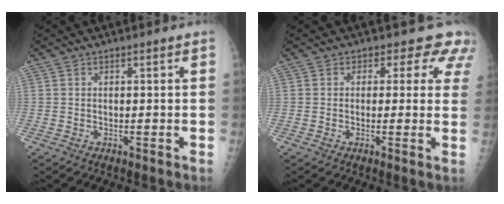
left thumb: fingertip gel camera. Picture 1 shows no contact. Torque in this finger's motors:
{"motor_torque": [0.00, 0.22, 0.06, 0.08, 0.02]}